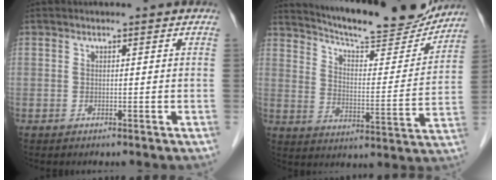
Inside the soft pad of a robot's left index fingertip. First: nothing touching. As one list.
[{"total": 19.6, "force": [18.3, 2.2, 6.7], "torque": [-0.107, -0.029, 0.255]}]